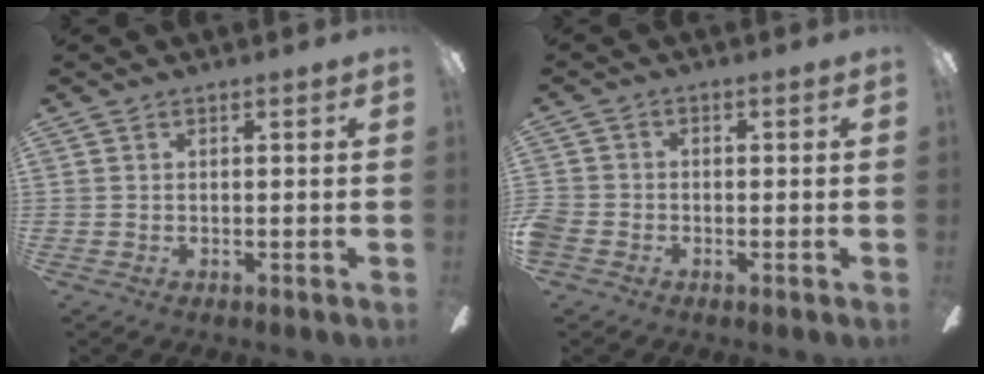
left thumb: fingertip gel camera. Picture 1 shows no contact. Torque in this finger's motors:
{"motor_torque": [-0.18, 0.19, 0.01, -0.01, 0.02]}